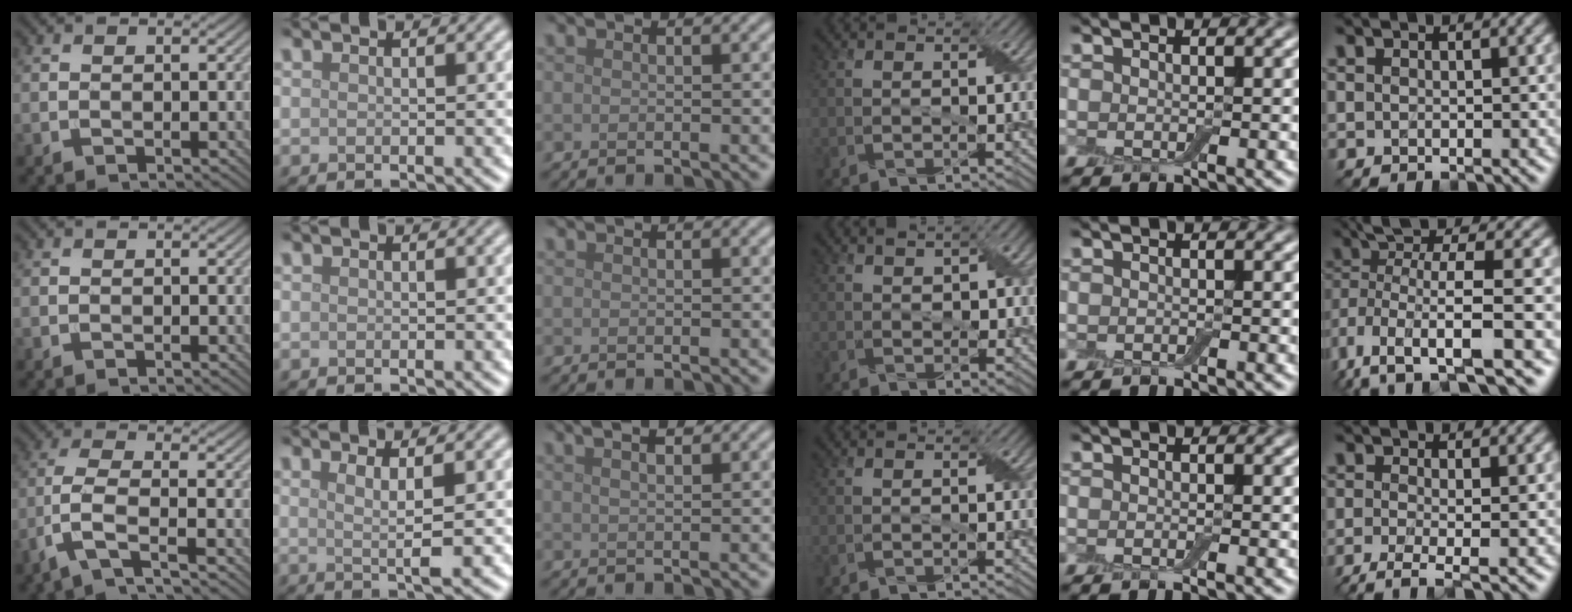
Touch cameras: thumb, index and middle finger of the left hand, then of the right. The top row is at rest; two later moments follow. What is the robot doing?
{"motion": "peel", "object": "bubble wrap"}